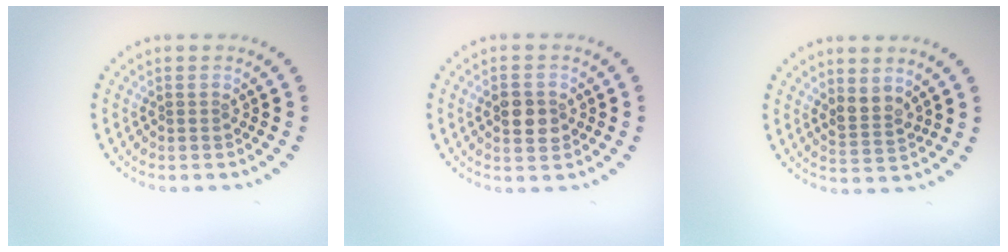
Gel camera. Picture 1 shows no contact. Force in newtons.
{"total": 2.8, "press": 2.8, "slide": 0.2}
{"total": 2.0, "press": 1.7, "slide": 1.2}